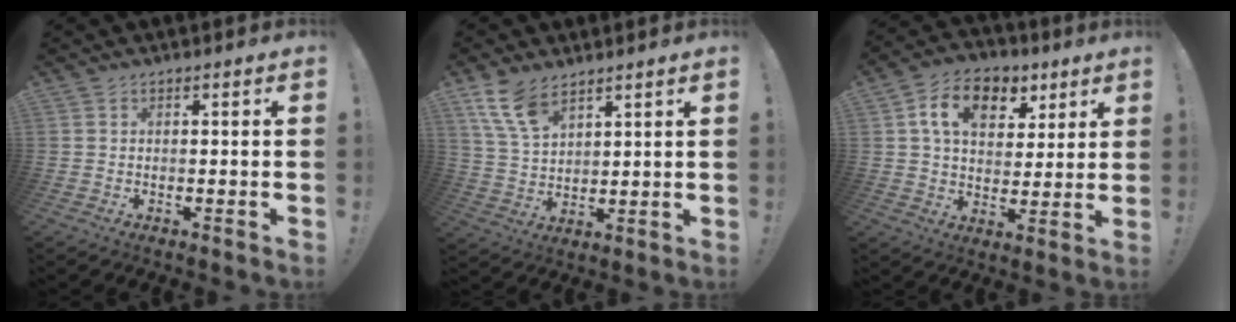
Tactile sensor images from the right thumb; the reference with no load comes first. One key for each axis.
{"total": 10.9, "fx": 7.1, "fy": 6.2, "fz": 5.5, "tx": -0.103, "ty": -0.032, "tz": 0.141}
{"total": 13.7, "fx": 5.6, "fy": 9.6, "fz": 7.9, "tx": -0.122, "ty": -0.010, "tz": 0.105}